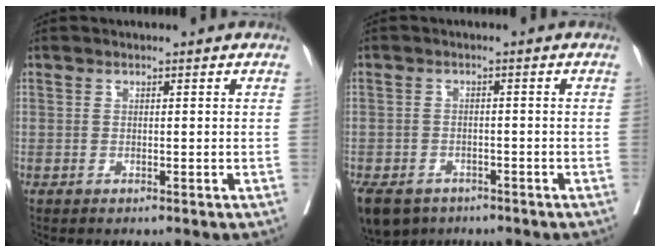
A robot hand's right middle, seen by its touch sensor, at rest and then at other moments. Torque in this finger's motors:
{"motor_torque": [0.29, -0.26, 0.14, 0.04]}